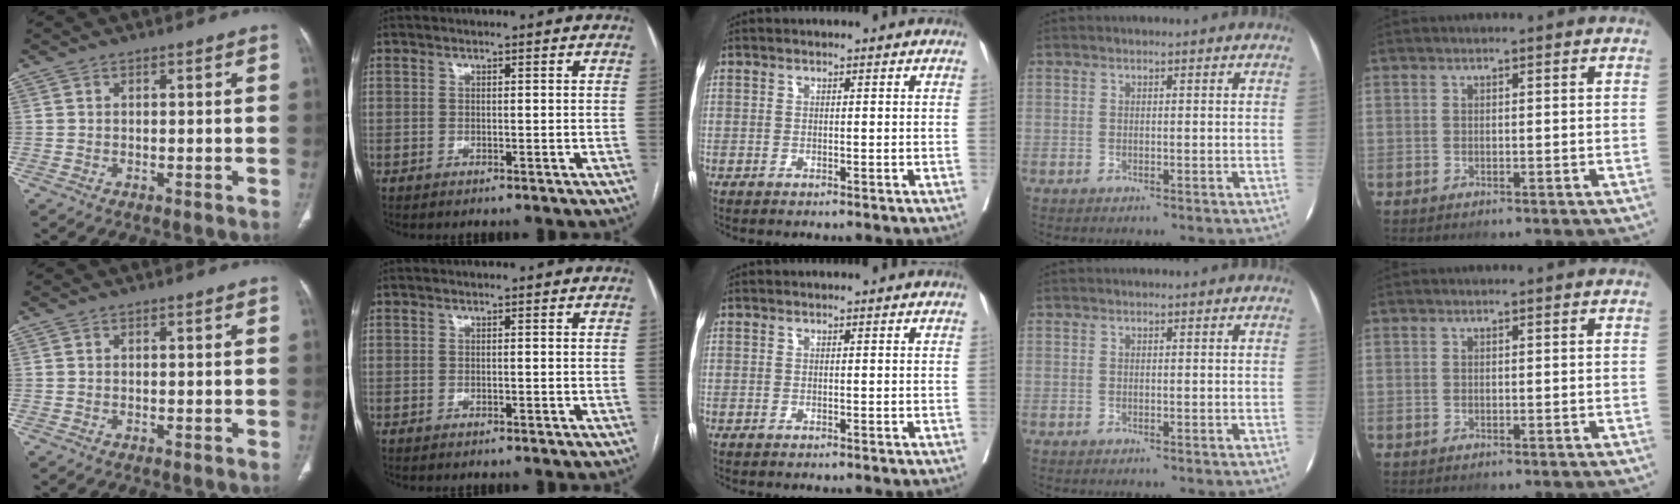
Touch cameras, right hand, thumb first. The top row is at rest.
{}